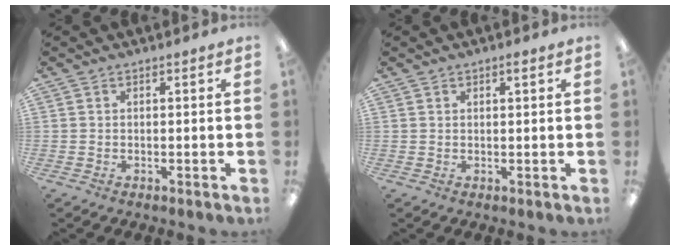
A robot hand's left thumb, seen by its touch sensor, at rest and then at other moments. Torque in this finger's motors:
{"motor_torque": [-0.13, 0.03, -0.21, 0.08, -0.01]}